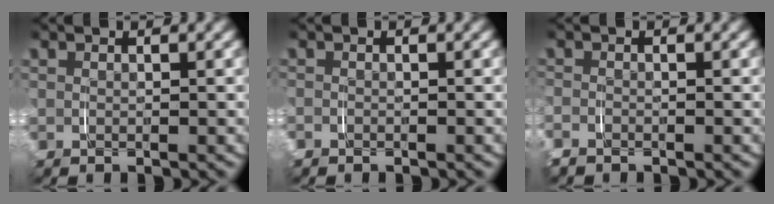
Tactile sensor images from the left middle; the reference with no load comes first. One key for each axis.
{"total": 1.9, "fx": -0.8, "fy": 1.7, "fz": 0.3, "tx": -0.024, "ty": -0.008, "tz": -0.017}
{"total": 0.8, "fx": -0.7, "fy": 0.0, "fz": -0.4, "tx": 0.007, "ty": 0.000, "tz": -0.017}